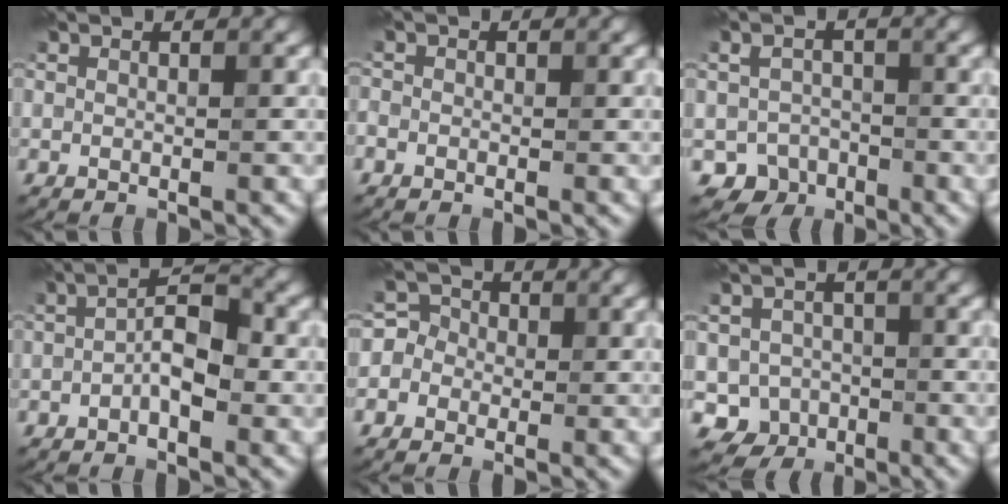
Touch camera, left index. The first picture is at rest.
{"total": 0.7, "force": [-0.3, 0.6, 0.2], "torque": [-0.003, -0.005, -0.010]}
{"total": 3.4, "force": [-1.9, 2.7, 0.6], "torque": [0.001, -0.005, -0.029]}
{"total": 3.5, "force": [-1.0, 1.3, 3.1], "torque": [-0.049, 0.012, -0.026]}
{"total": 3.5, "force": [-0.6, 3.3, 0.8], "torque": [0.004, 0.019, -0.039]}
{"total": 3.8, "force": [-1.3, 3.5, 0.8], "torque": [-0.001, -0.001, -0.024]}